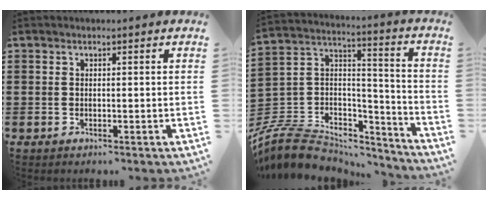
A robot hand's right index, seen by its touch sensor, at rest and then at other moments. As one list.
[{"total": 8.4, "force": [-6.6, 4.5, 2.5], "torque": [-0.076, -0.001, -0.131]}]